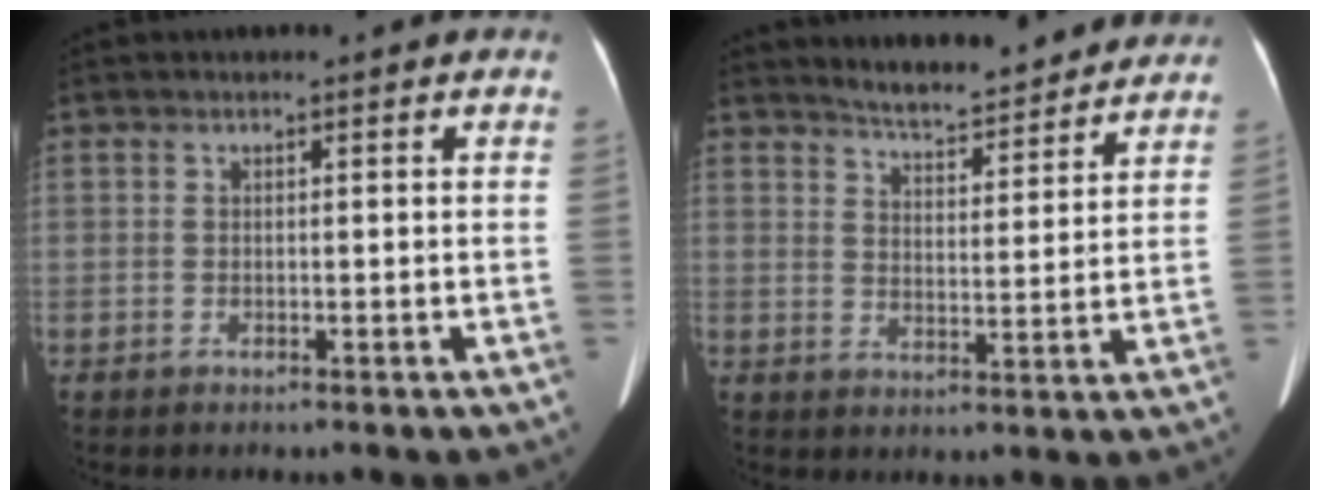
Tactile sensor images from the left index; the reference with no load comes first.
{"total": 11.2, "force": [10.7, 1.6, 3.1], "torque": [-0.043, 0.003, 0.144]}